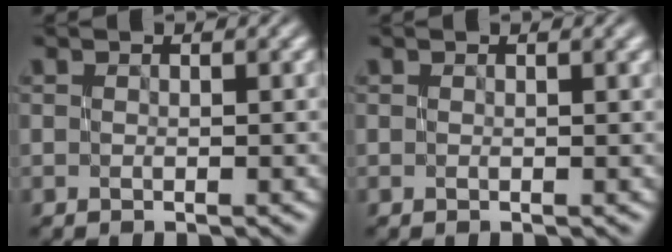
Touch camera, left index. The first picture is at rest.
{"total": 0.6, "force": [0.1, 0.2, 0.6], "torque": [-0.007, 0.001, 0.000]}